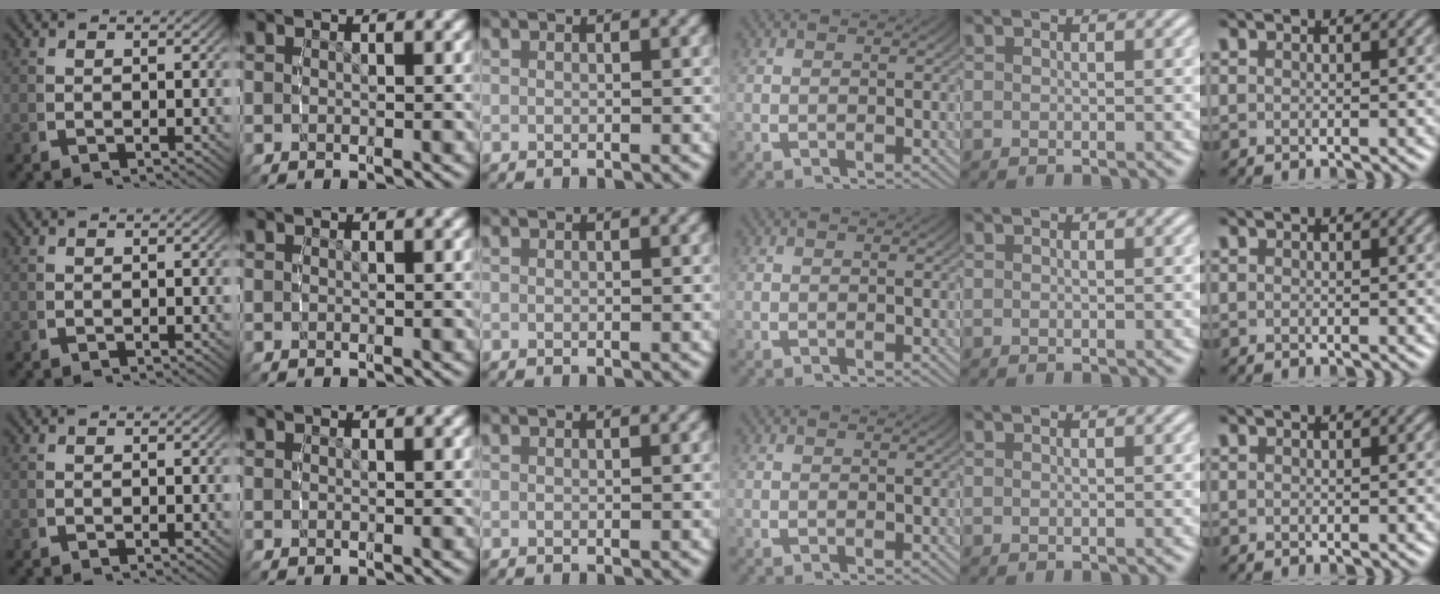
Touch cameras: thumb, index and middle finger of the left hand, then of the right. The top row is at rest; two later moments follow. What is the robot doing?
{"motion": "reach", "object": "paper towel"}